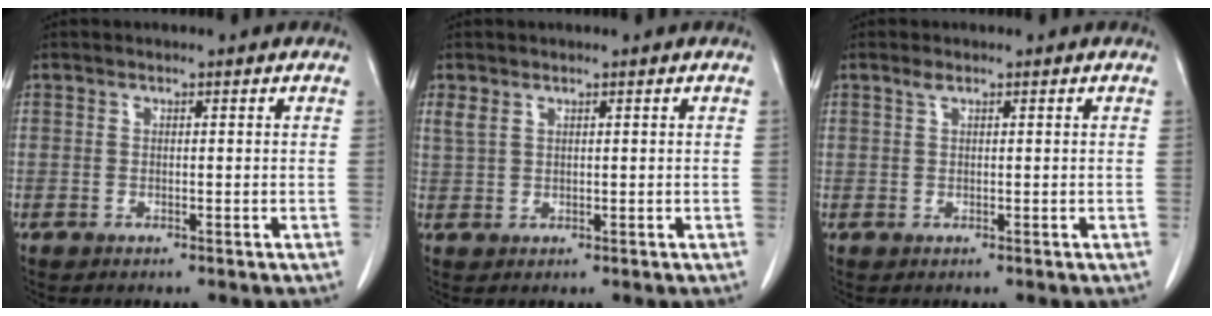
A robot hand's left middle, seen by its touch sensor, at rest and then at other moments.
{"total": 1.6, "force": [1.0, 0.8, 0.8], "torque": [-0.022, 0.010, 0.028]}
{"total": 1.5, "force": [1.1, 0.4, 1.0], "torque": [-0.019, 0.004, 0.022]}